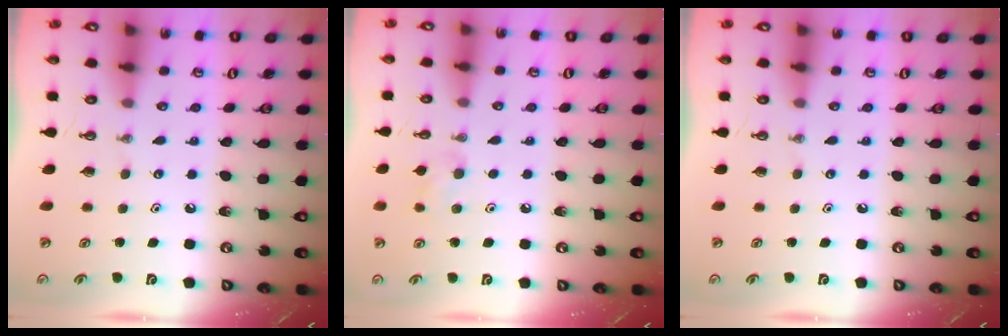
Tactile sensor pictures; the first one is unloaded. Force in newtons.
{"total": 7.3, "press": 7.3, "slide": 0.6}
{"total": 0.0}